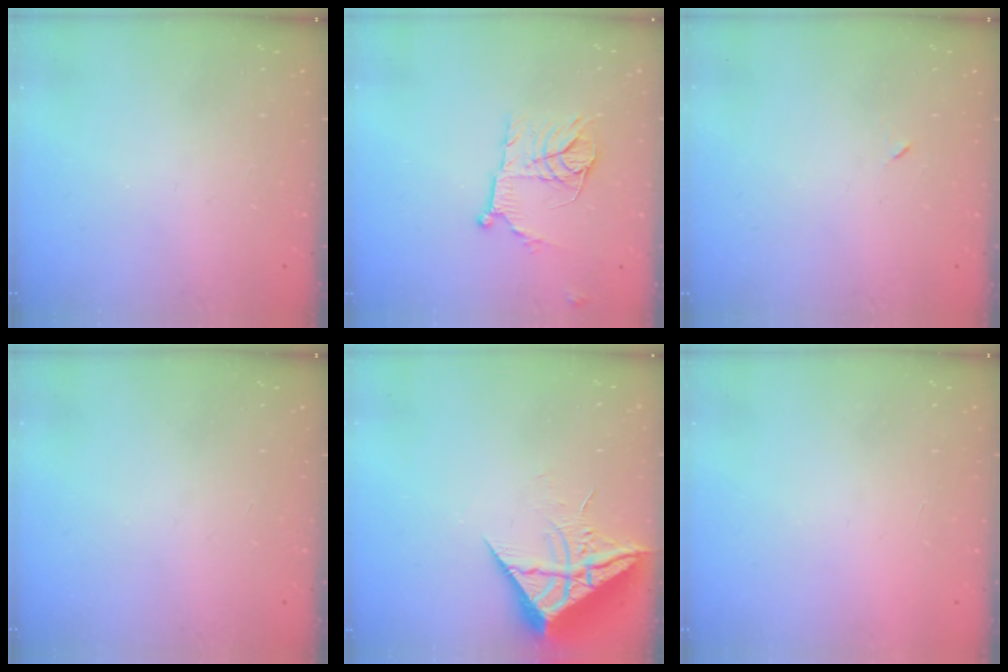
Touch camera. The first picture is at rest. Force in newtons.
{"total": 12.2, "press": 12.1, "slide": 1.1}
{"total": 3.3, "press": 3.2, "slide": 0.7}
{"total": 0.0}
{"total": 10.4, "press": 10.4, "slide": 0.8}
{"total": 1.7, "press": 1.7, "slide": 0.1}